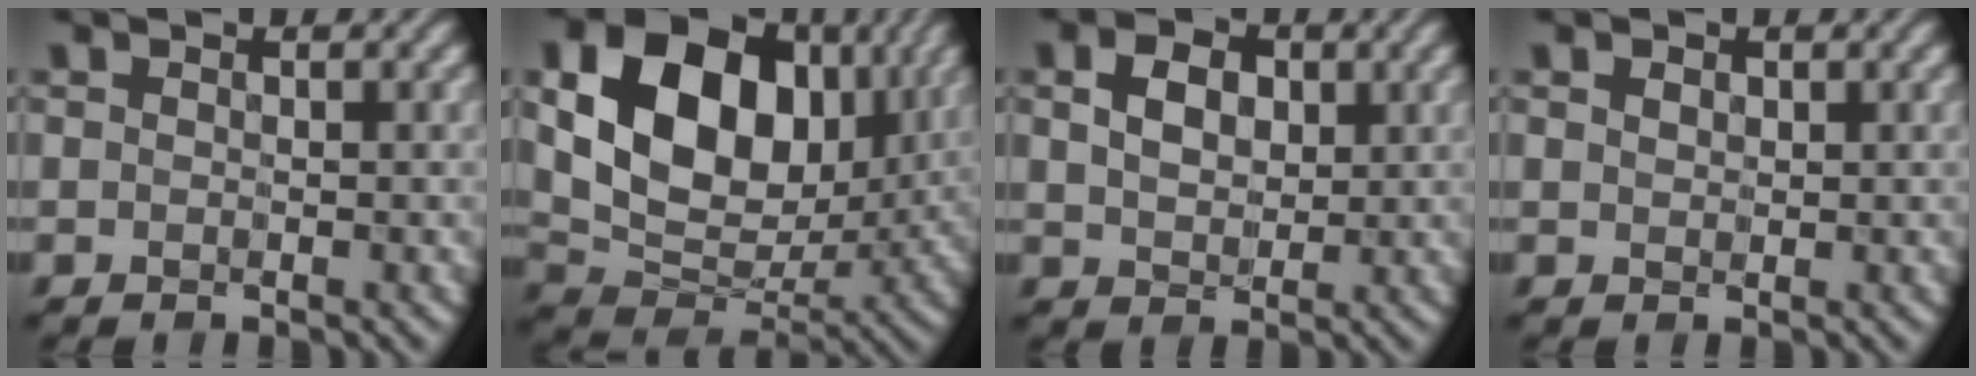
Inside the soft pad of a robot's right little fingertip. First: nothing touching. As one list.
[{"total": 13.9, "force": [3.2, 9.8, 9.3], "torque": [-0.167, 0.007, 0.059]}, {"total": 3.5, "force": [0.6, 2.5, 2.3], "torque": [-0.048, 0.002, 0.008]}, {"total": 0.8, "force": [0.3, 0.6, 0.4], "torque": [-0.010, 0.002, 0.007]}]